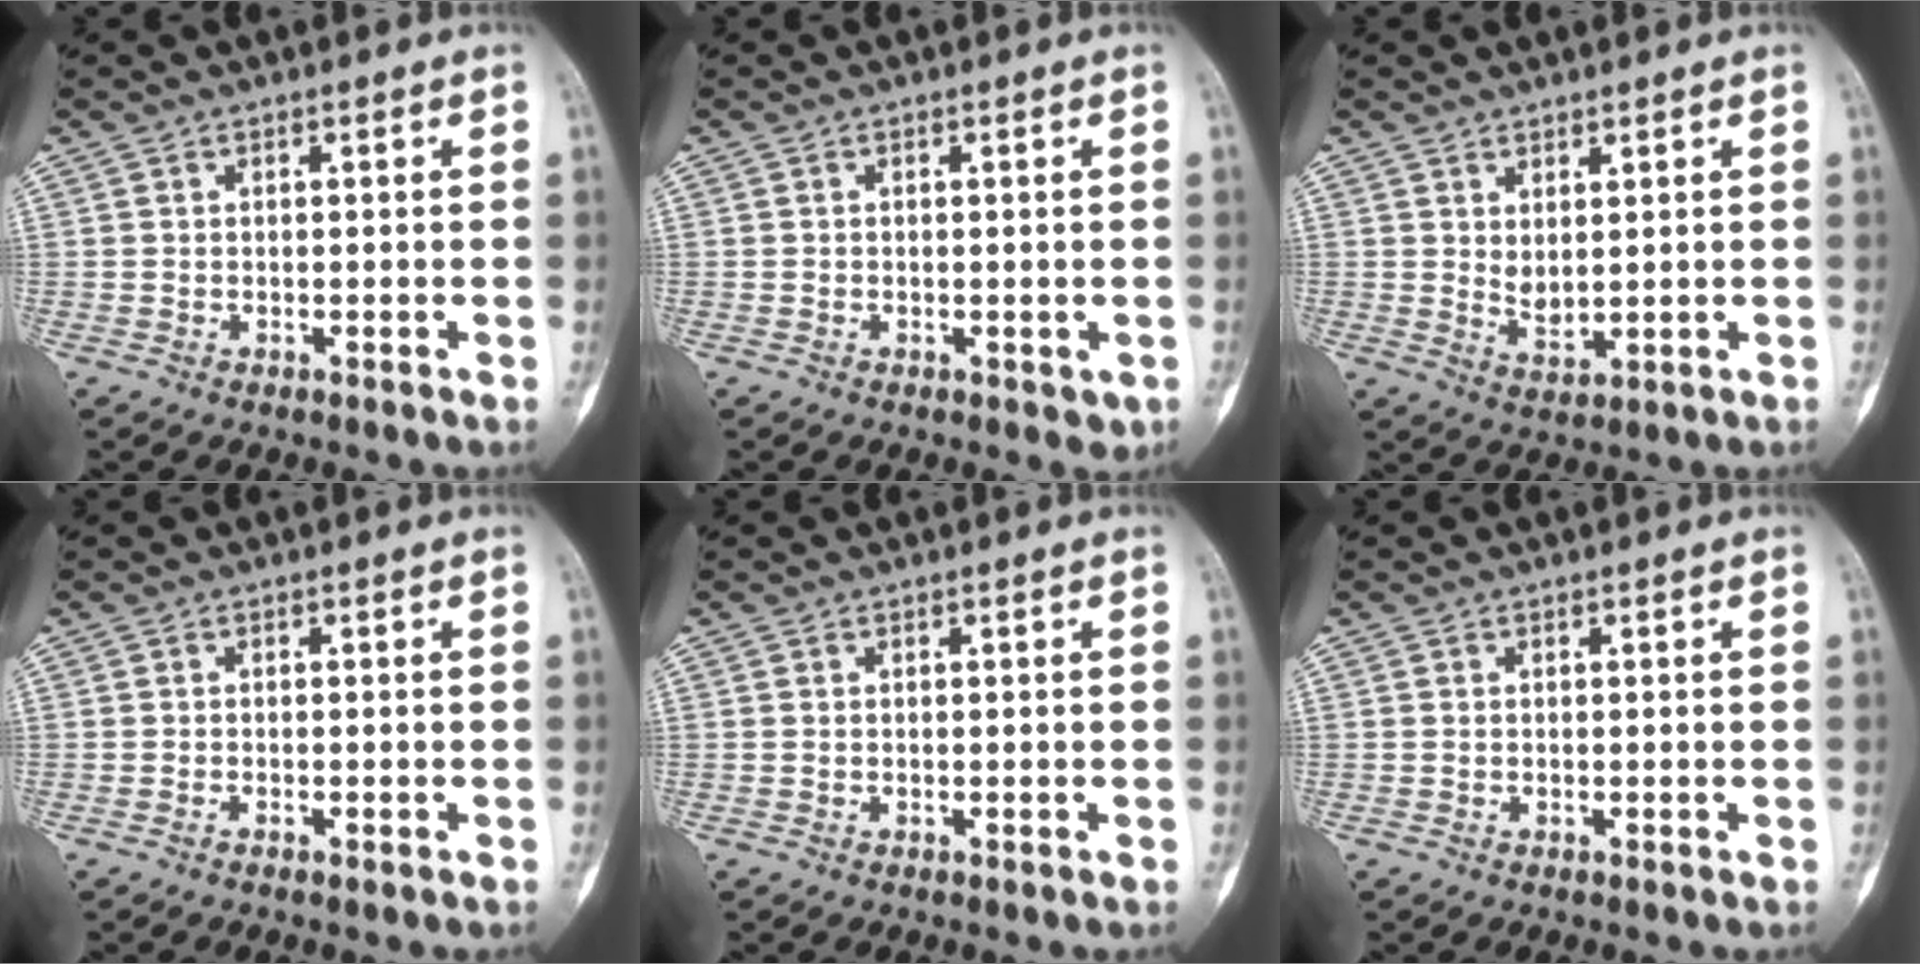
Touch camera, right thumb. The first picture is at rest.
{"total": 1.7, "force": [-0.1, 1.4, 1.0], "torque": [-0.003, -0.002, 0.005]}
{"total": 3.6, "force": [1.2, 2.0, 2.8], "torque": [-0.037, -0.018, 0.031]}
{"total": 0.5, "force": [-0.4, 0.2, 0.2], "torque": [-0.004, 0.003, -0.008]}
{"total": 0.0}
{"total": 0.0}